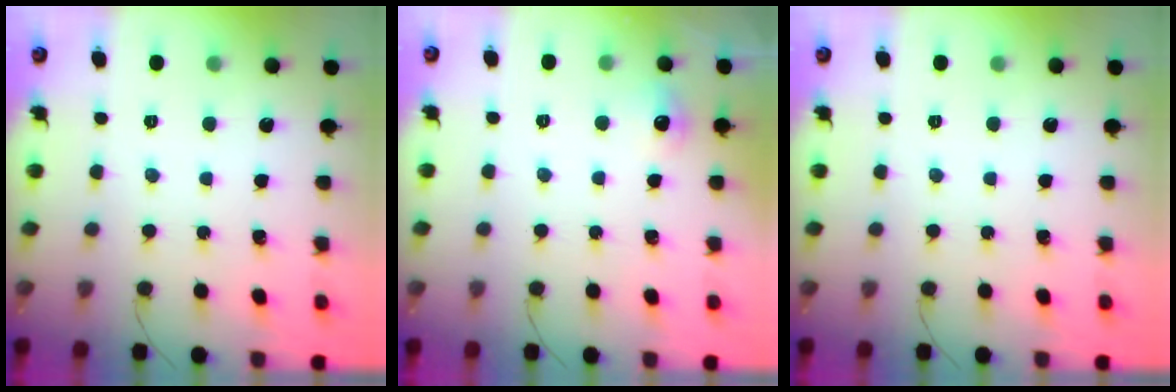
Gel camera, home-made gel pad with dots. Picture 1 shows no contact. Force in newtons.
{"total": 5.4, "press": 5.2, "slide": 1.4}
{"total": 0.0}